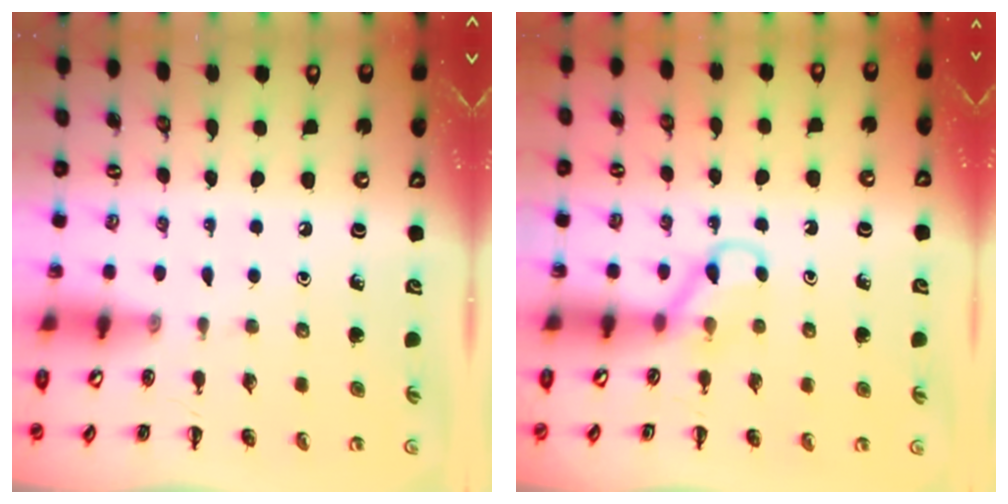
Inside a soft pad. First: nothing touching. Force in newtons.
{"total": 5.5, "press": 5.3, "slide": 1.3}